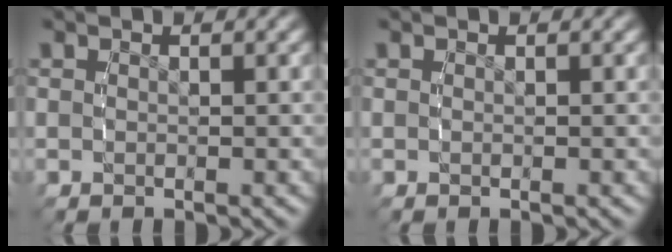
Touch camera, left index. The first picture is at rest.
{"total": 0.0}